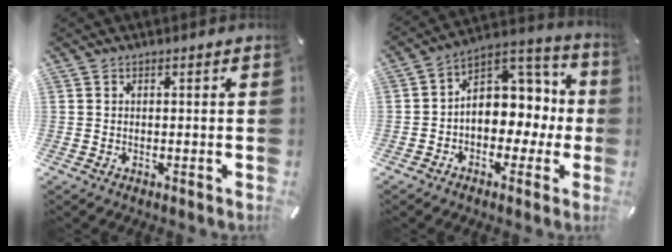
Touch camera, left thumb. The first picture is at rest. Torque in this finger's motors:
{"motor_torque": [2.26, 2.37, 1.05, 0.48, 0.10]}